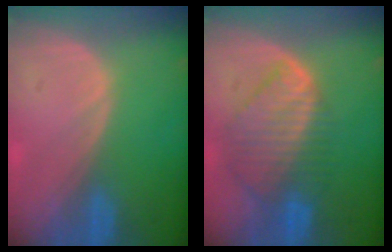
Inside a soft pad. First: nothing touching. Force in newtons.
{"total": 8.7, "press": 7.7, "slide": 4.2}